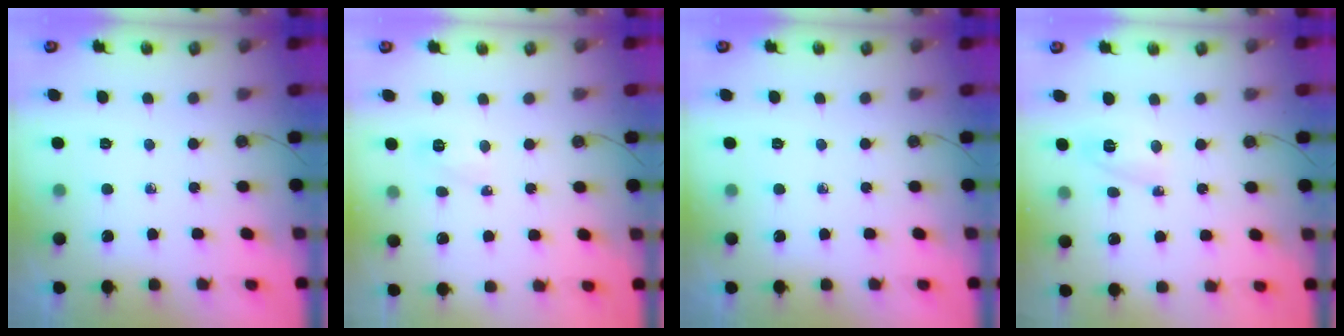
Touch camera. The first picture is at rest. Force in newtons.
{"total": 3.5, "press": 3.5, "slide": 0.5}
{"total": 0.0}
{"total": 3.9, "press": 3.6, "slide": 1.6}